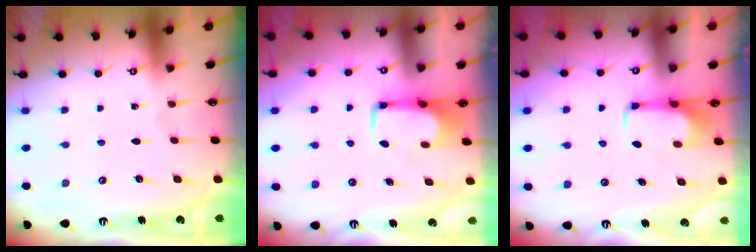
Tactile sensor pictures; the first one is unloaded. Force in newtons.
{"total": 1.6, "press": 1.4, "slide": 0.6}
{"total": 1.9, "press": 1.9, "slide": 0.2}